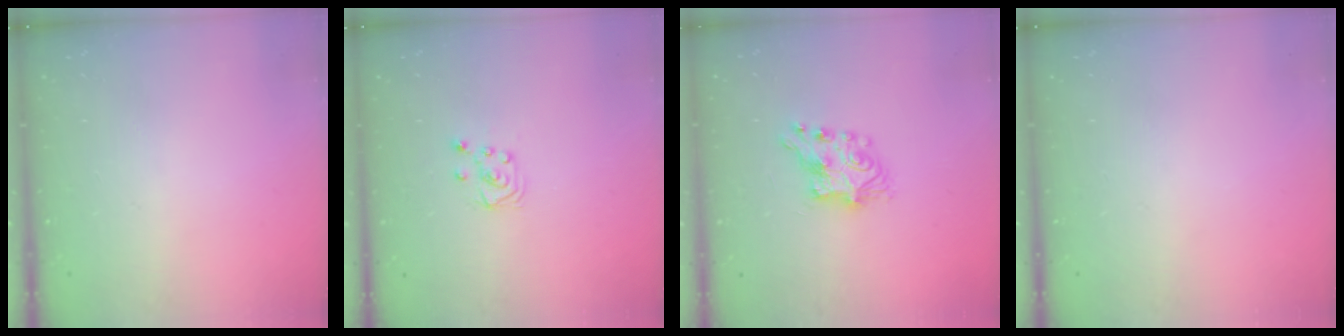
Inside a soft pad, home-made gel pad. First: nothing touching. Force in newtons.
{"total": 4.5, "press": 4.5, "slide": 0.5}
{"total": 7.5, "press": 7.5, "slide": 0.4}
{"total": 0.0}